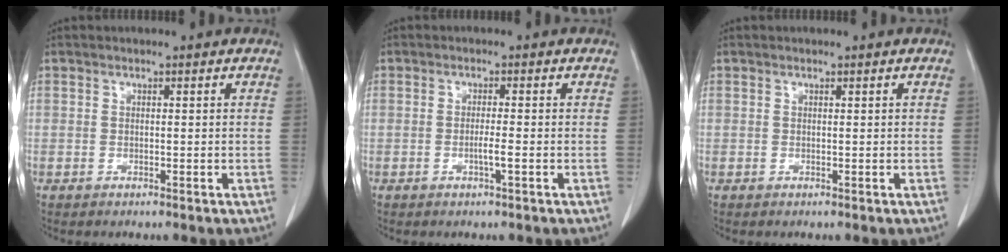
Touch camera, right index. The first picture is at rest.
{"total": 1.8, "force": [-0.6, -0.2, 1.7], "torque": [-0.034, -0.002, -0.011]}
{"total": 0.0}